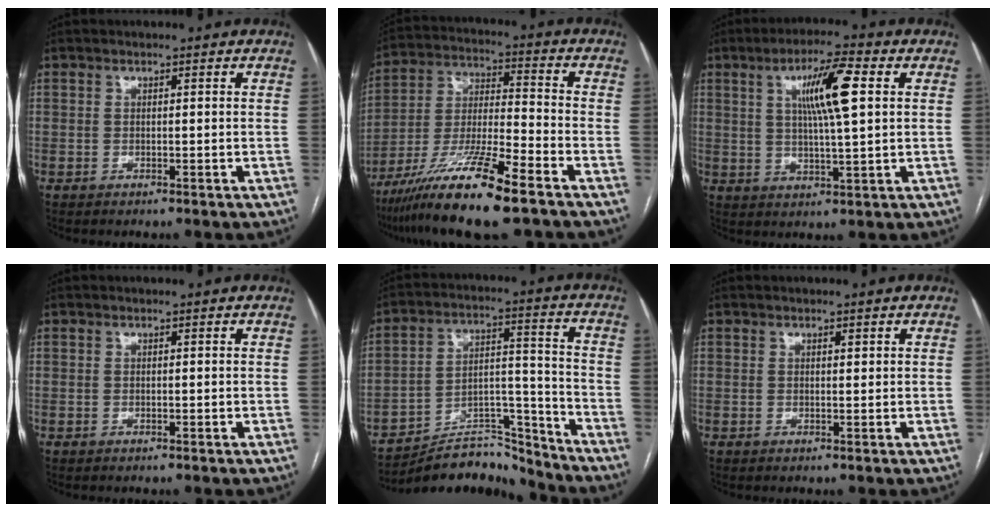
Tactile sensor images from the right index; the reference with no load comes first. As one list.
[{"total": 15.8, "force": [-10.6, 0.6, 11.7], "torque": [-0.237, -0.034, -0.194]}, {"total": 9.9, "force": [2.8, 0.8, 9.4], "torque": [-0.165, 0.009, 0.047]}, {"total": 0.0}, {"total": 12.4, "force": [-12.1, 2.6, 0.6], "torque": [0.004, 0.060, -0.201]}, {"total": 0.7, "force": [0.4, 0.2, 0.5], "torque": [-0.011, -0.001, 0.006]}]